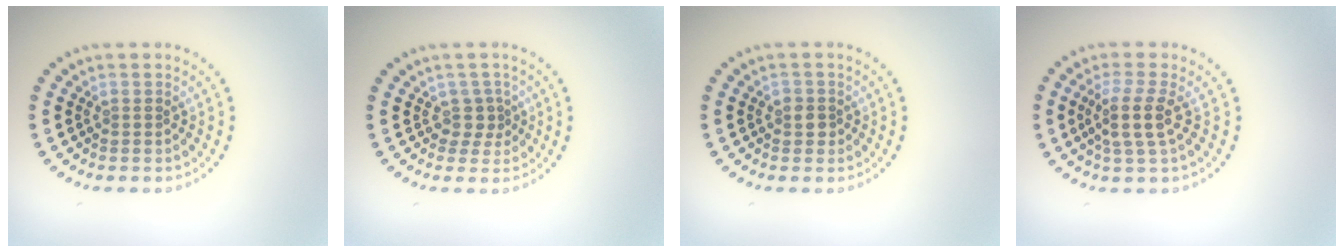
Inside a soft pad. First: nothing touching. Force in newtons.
{"total": 1.6, "press": 1.2, "slide": 1.1}
{"total": 1.3, "press": 1.3, "slide": 0.4}
{"total": 2.9, "press": 2.3, "slide": 1.7}